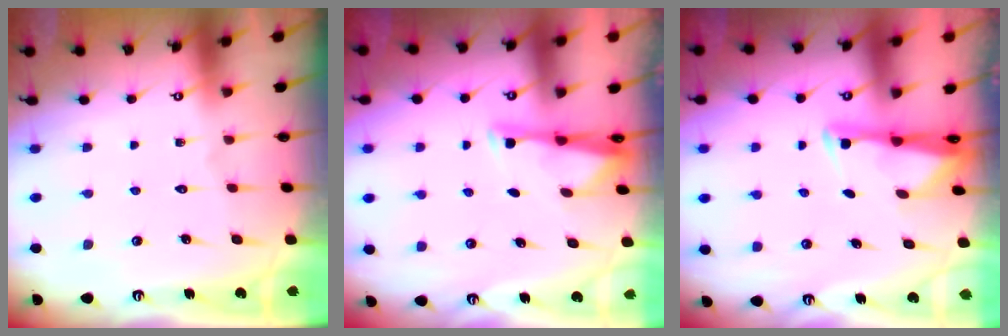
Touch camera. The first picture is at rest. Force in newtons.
{"total": 3.1, "press": 3.1, "slide": 0.4}
{"total": 2.6, "press": 2.6, "slide": 0.4}